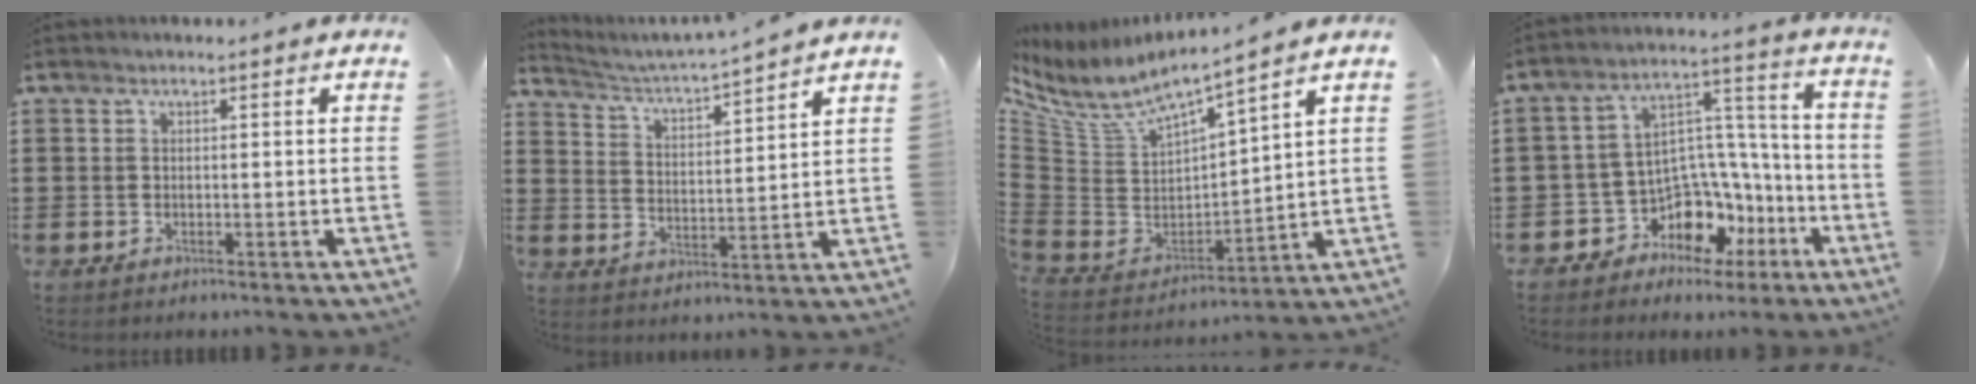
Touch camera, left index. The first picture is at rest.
{"total": 3.0, "force": [2.8, -0.6, 0.9], "torque": [-0.036, -0.030, 0.038]}
{"total": 4.6, "force": [4.0, 1.0, 2.1], "torque": [-0.066, -0.041, 0.064]}
{"total": 8.8, "force": [-5.2, 6.5, 2.9], "torque": [-0.066, 0.004, -0.084]}